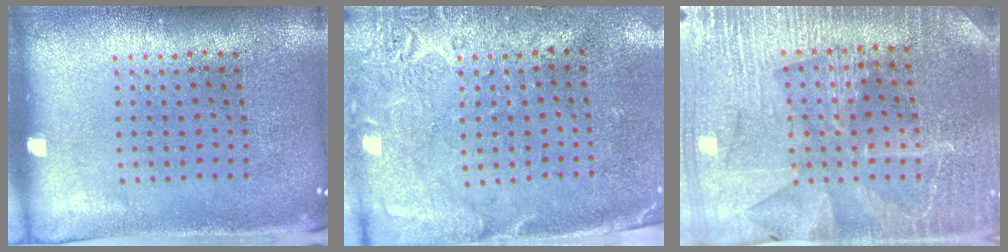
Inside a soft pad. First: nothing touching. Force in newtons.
{"total": 2.8, "press": 2.2, "slide": 1.7}
{"total": 3.6, "press": 3.5, "slide": 0.9}